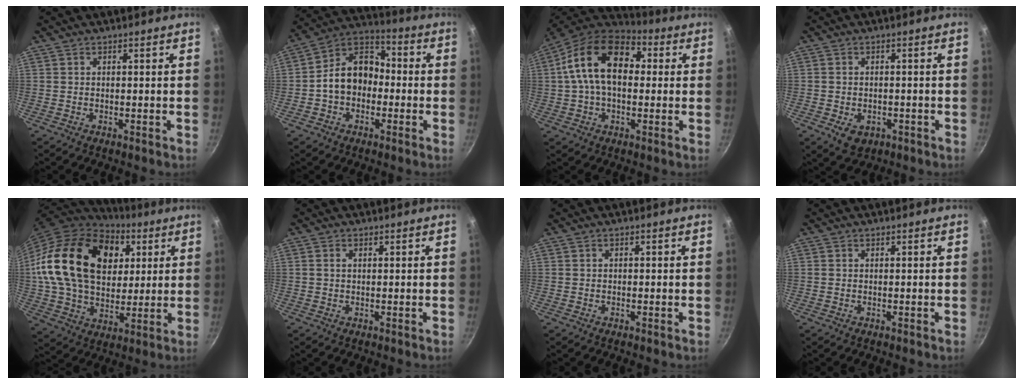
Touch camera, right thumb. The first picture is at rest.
{"total": 11.9, "force": [-1.7, 9.1, 7.5], "torque": [-0.085, 0.045, -0.049]}
{"total": 16.9, "force": [2.3, 10.8, 12.8], "torque": [-0.189, 0.026, 0.017]}
{"total": 4.5, "force": [-1.6, 3.3, 2.5], "torque": [-0.033, 0.008, -0.013]}
{"total": 27.5, "force": [7.6, 18.8, 18.5], "torque": [-0.306, 0.001, 0.132]}
{"total": 1.1, "force": [0.3, 0.7, 0.8], "torque": [-0.014, 0.003, 0.004]}
{"total": 0.0}
{"total": 0.0}